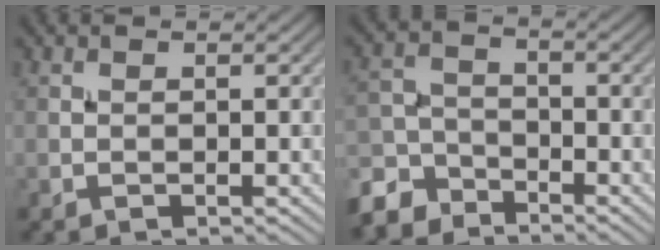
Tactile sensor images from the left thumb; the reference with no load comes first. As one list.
[{"total": 5.6, "force": [-4.6, 2.7, 1.7], "torque": [-0.041, -0.002, -0.107]}]